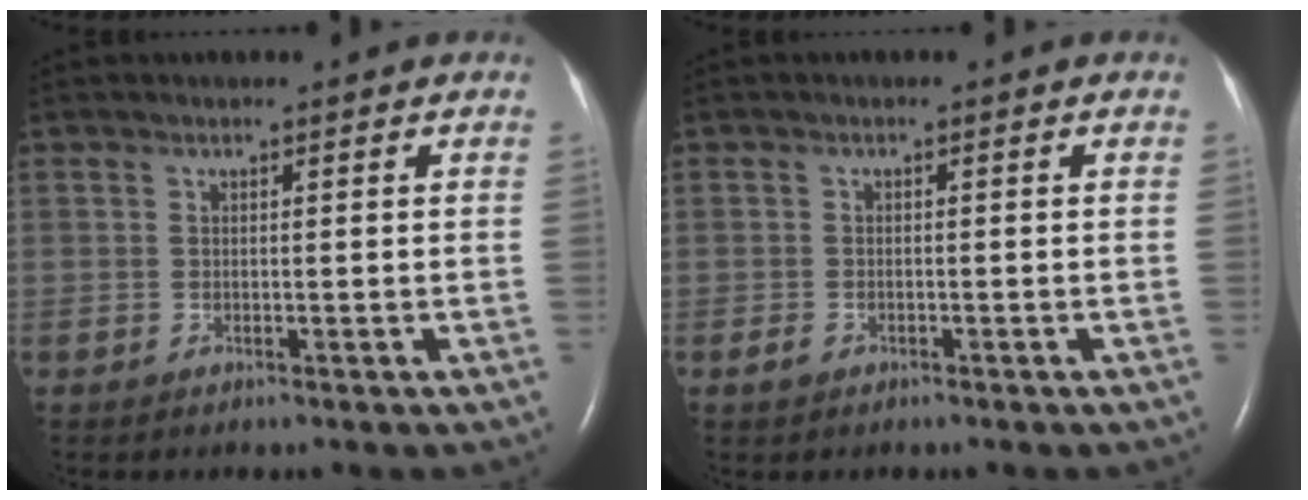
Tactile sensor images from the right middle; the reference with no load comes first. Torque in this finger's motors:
{"motor_torque": [0.36, -0.67, 0.06, 0.00]}